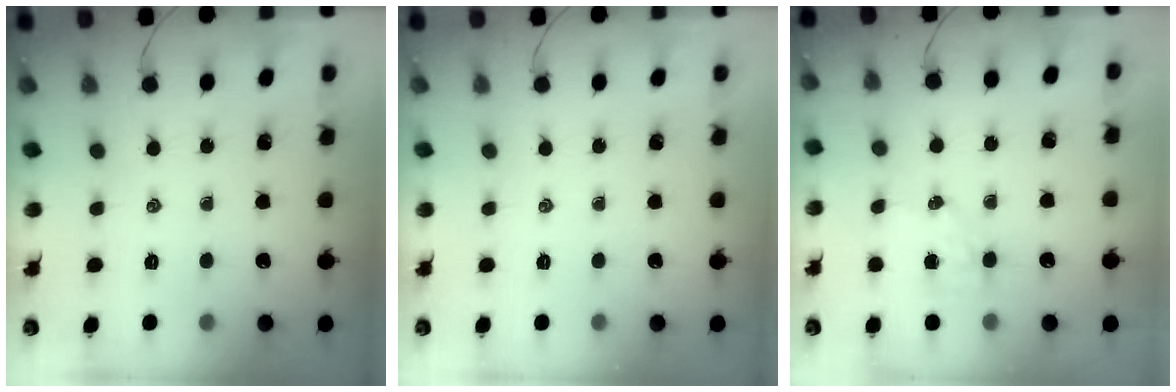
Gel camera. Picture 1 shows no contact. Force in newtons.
{"total": 0.0}
{"total": 4.3, "press": 4.3, "slide": 0.7}